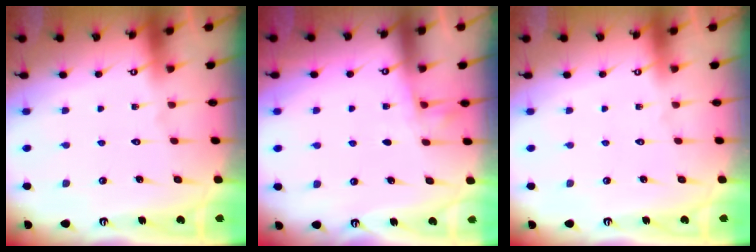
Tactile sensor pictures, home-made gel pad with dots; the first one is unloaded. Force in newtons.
{"total": 2.7, "press": 2.5, "slide": 1.2}
{"total": 0.0}